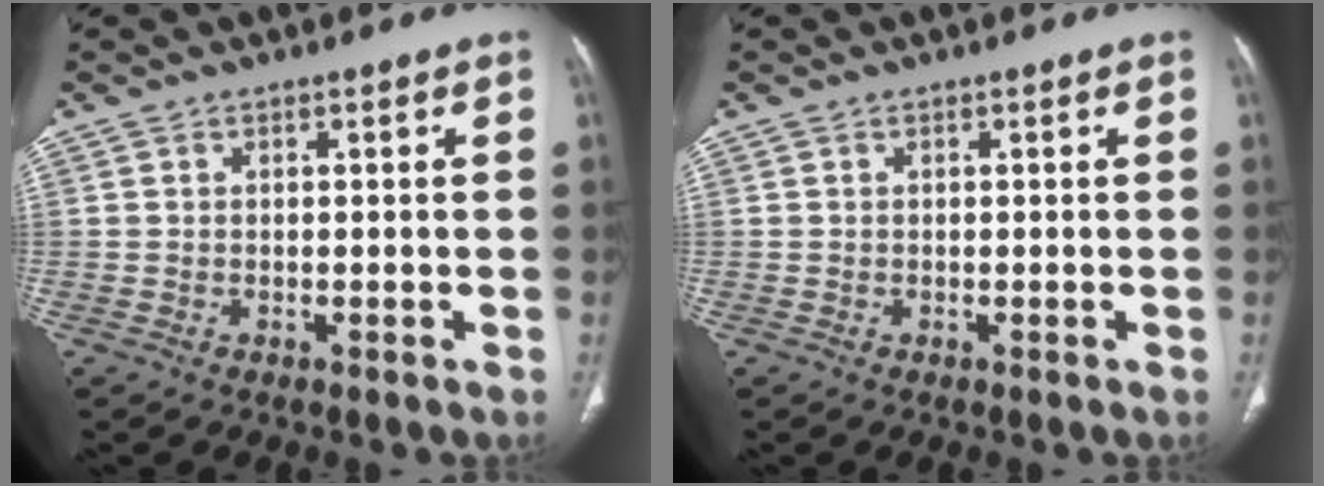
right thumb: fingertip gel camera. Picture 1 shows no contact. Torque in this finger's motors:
{"motor_torque": [-0.14, 0.14, -0.12, 0.12, 0.03]}